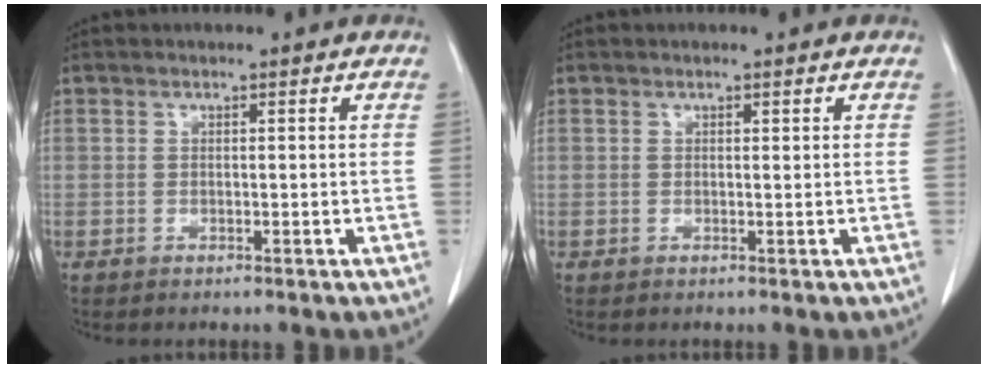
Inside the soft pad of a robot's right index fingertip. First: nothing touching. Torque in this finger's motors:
{"motor_torque": [-0.25, 0.06, 0.00, -0.01]}